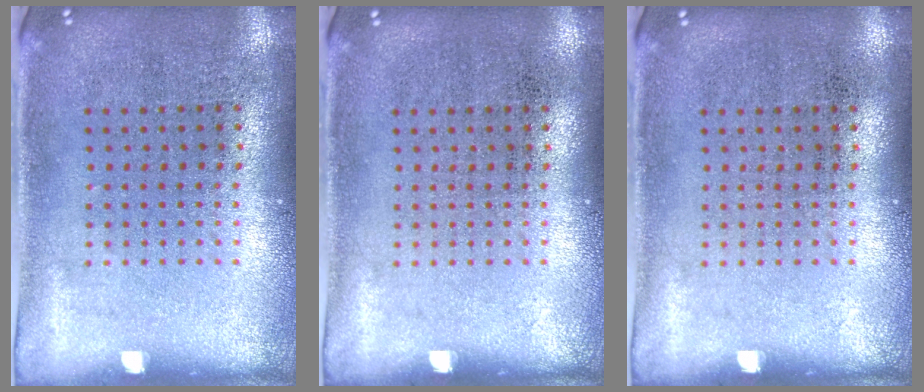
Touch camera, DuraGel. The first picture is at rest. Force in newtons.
{"total": 0.0}
{"total": 0.0}